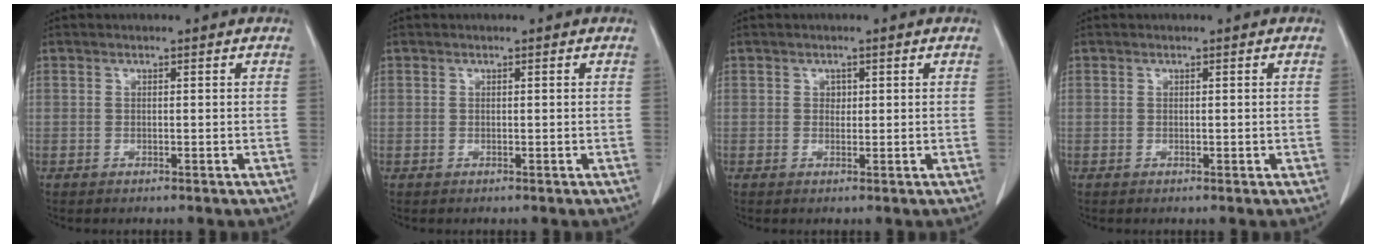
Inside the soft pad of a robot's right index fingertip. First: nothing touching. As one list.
[{"total": 0.0}, {"total": 0.9, "force": [0.3, 0.8, 0.4], "torque": [-0.004, 0.001, 0.004]}, {"total": 0.8, "force": [-0.1, 0.6, 0.6], "torque": [-0.006, 0.002, 0.000]}]